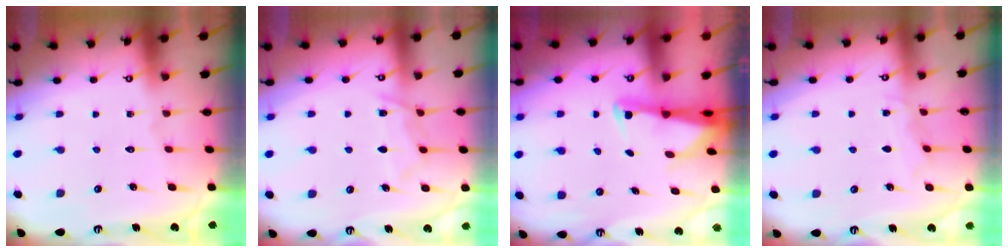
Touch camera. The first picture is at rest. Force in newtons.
{"total": 7.3, "press": 7.2, "slide": 0.8}
{"total": 2.5, "press": 2.4, "slide": 0.5}
{"total": 3.9, "press": 3.9, "slide": 0.5}